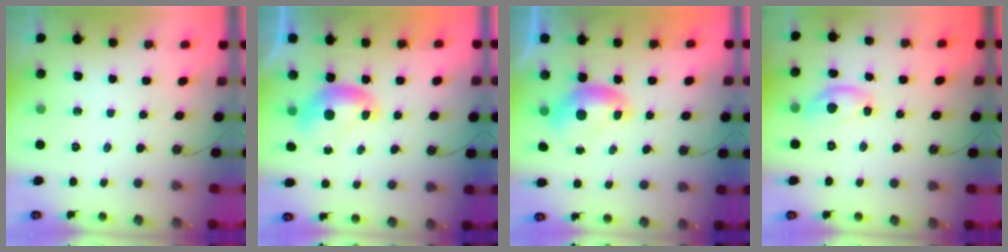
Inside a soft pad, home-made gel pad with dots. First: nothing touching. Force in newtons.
{"total": 0.0}
{"total": 0.0}
{"total": 6.1, "press": 6.1, "slide": 0.5}